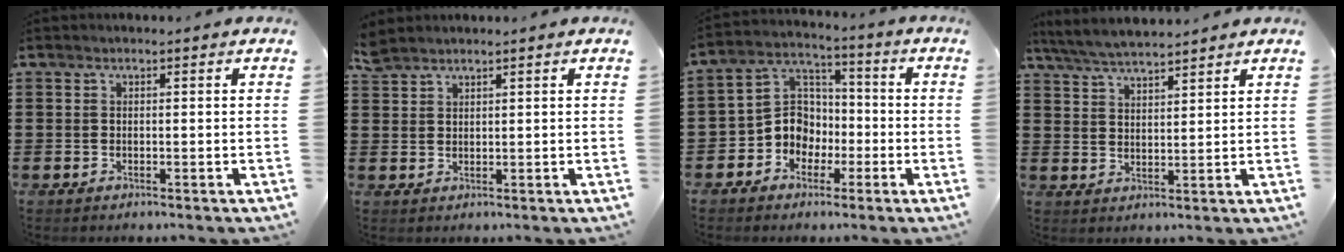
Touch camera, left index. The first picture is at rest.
{"total": 2.3, "force": [2.1, 0.6, 0.5], "torque": [-0.015, 0.001, 0.043]}
{"total": 7.2, "force": [-2.4, 6.4, 2.2], "torque": [-0.076, 0.005, -0.053]}
{"total": 4.6, "force": [4.5, 0.3, 1.2], "torque": [-0.039, -0.013, 0.081]}